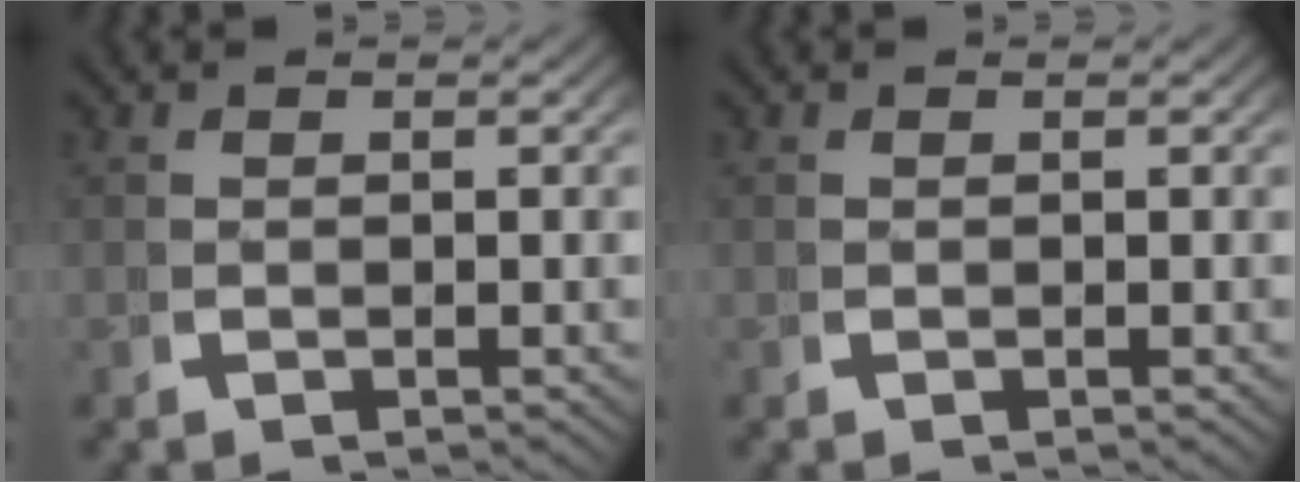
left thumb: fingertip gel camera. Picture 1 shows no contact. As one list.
[{"total": 0.0}]